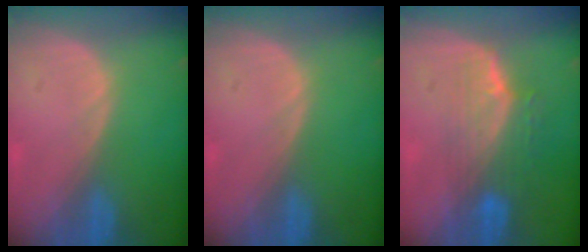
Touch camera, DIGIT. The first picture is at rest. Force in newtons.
{"total": 0.0}
{"total": 7.4, "press": 6.6, "slide": 3.3}